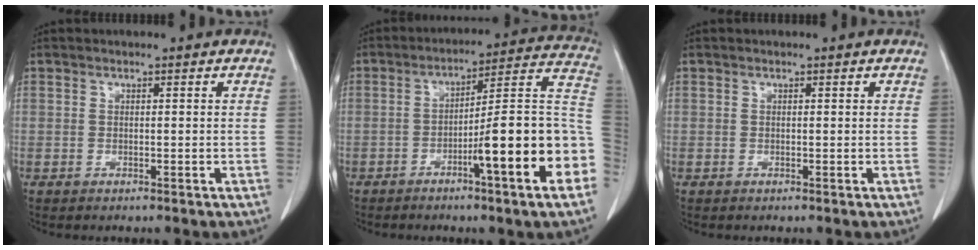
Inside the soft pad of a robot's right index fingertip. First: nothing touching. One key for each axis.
{"total": 17.9, "fx": -5.9, "fy": 0.6, "fz": 16.9, "tx": -0.165, "ty": 0.025, "tz": -0.082}
{"total": 0.0}